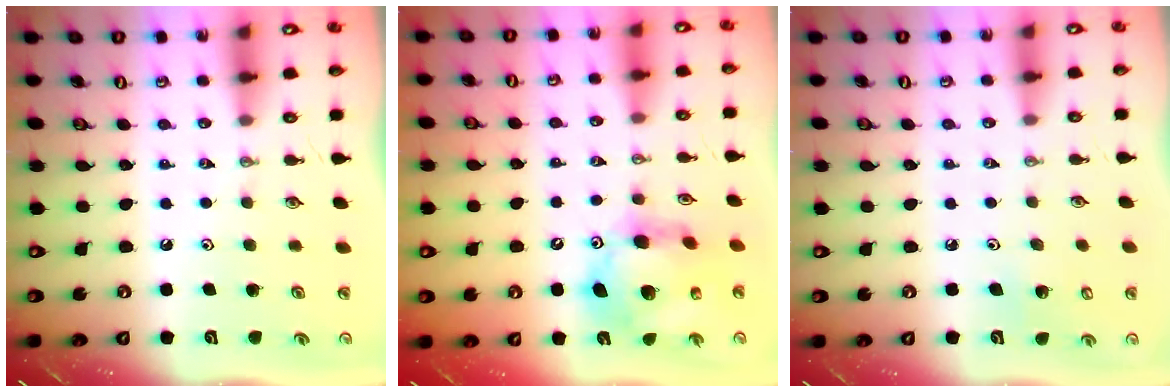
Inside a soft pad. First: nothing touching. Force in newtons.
{"total": 15.2, "press": 15.1, "slide": 1.5}
{"total": 4.6, "press": 4.5, "slide": 0.3}